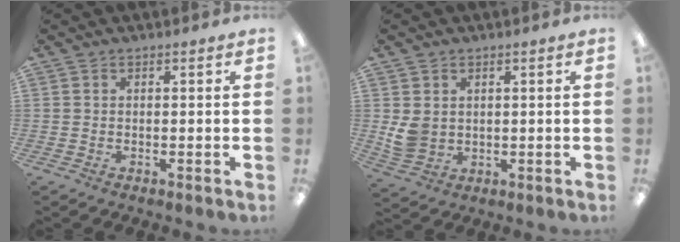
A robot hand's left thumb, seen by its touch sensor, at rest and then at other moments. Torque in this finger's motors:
{"motor_torque": [0.64, 0.95, 0.56, -0.80, 0.01]}